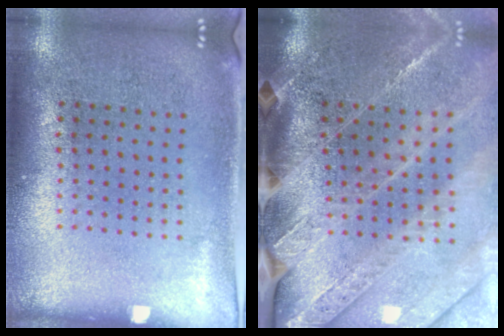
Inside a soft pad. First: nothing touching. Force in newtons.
{"total": 3.8, "press": 3.2, "slide": 2.1}